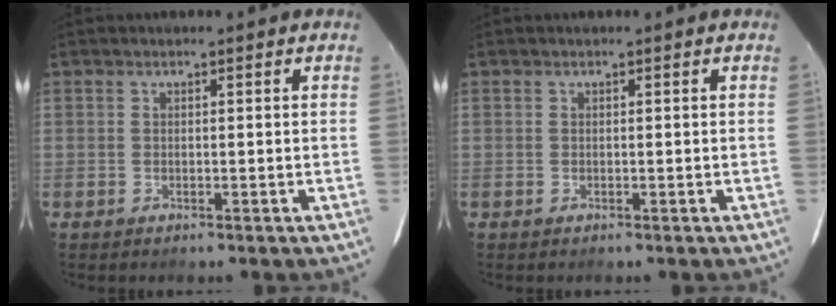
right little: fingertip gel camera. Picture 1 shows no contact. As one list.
[{"total": 0.0}]